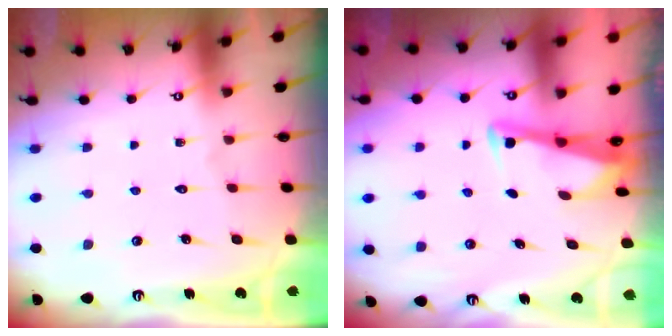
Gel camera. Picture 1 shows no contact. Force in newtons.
{"total": 3.0, "press": 3.0, "slide": 0.3}